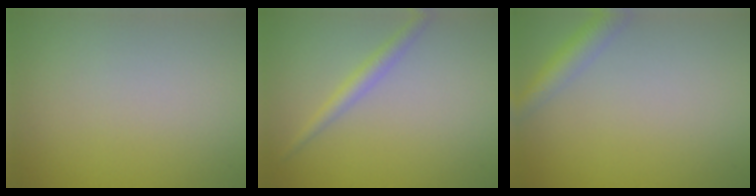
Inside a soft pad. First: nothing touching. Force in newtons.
{"total": 1.9, "press": 1.9, "slide": 0.0}
{"total": 2.6, "press": 2.6, "slide": 0.2}